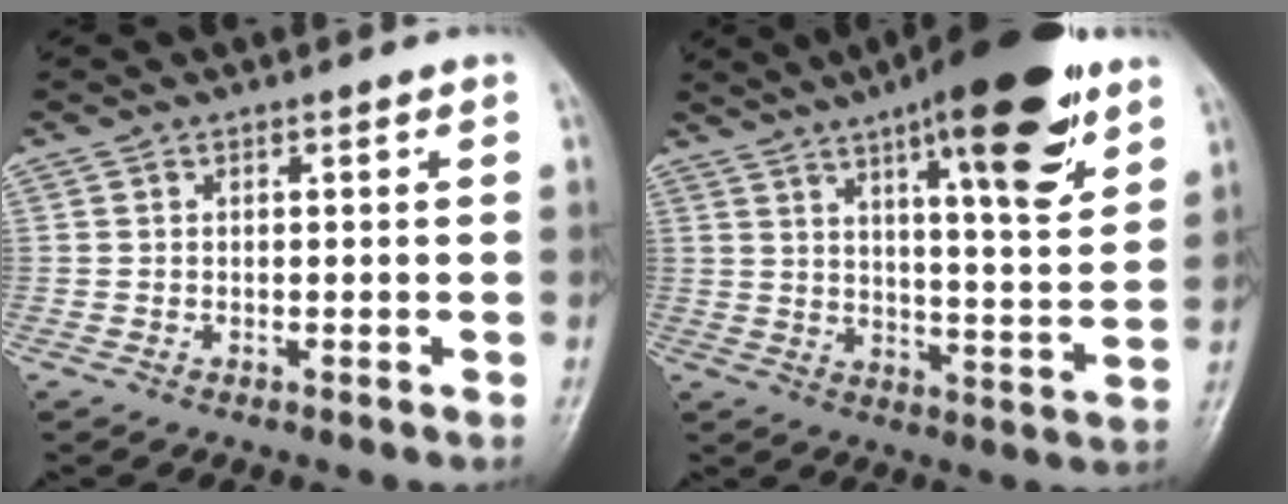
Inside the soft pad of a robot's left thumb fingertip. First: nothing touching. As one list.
[{"total": 20.9, "force": [12.0, 5.0, 16.4], "torque": [-0.218, -0.046, 0.177]}]